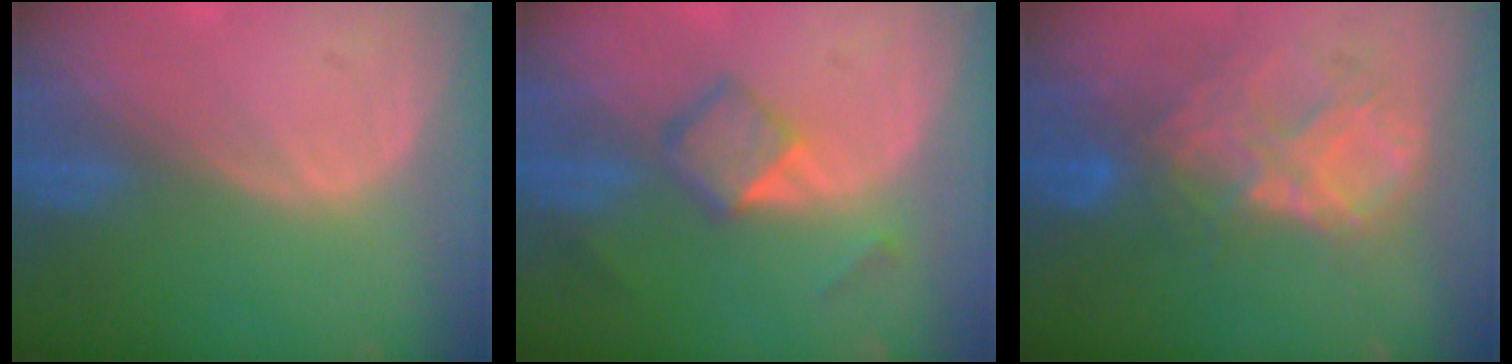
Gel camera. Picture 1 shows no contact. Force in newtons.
{"total": 5.1, "press": 4.7, "slide": 1.9}
{"total": 9.2, "press": 7.8, "slide": 4.9}